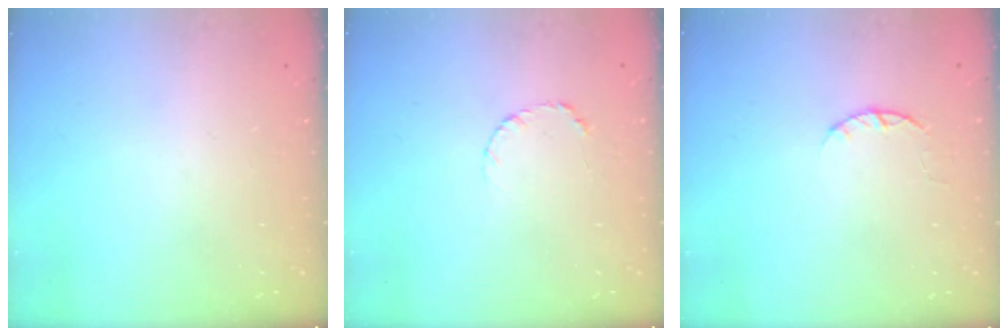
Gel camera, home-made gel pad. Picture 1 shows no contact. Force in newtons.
{"total": 3.9, "press": 3.8, "slide": 0.5}
{"total": 2.5, "press": 2.4, "slide": 0.4}